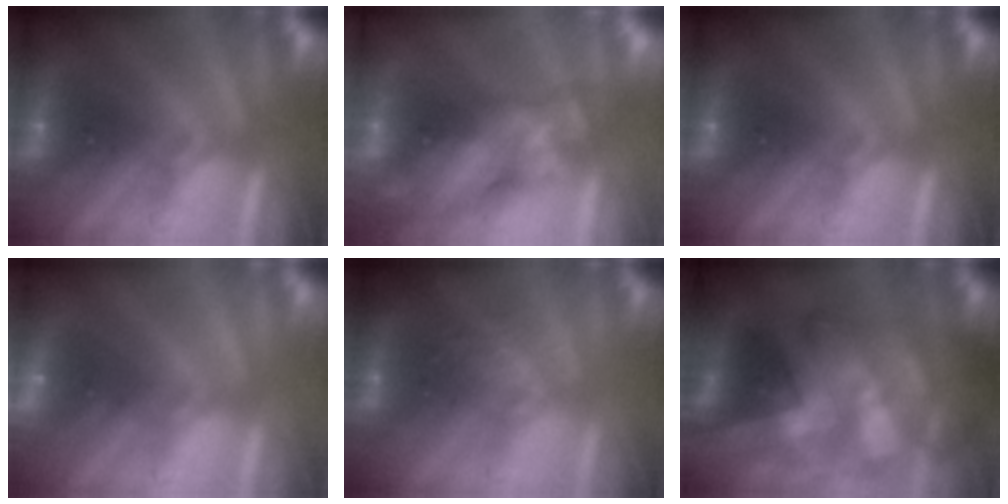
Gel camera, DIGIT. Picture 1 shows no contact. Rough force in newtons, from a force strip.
{"total": 3.5}
{"total": 0.0}
{"total": 2.4}
{"total": 2.6}
{"total": 7.2}